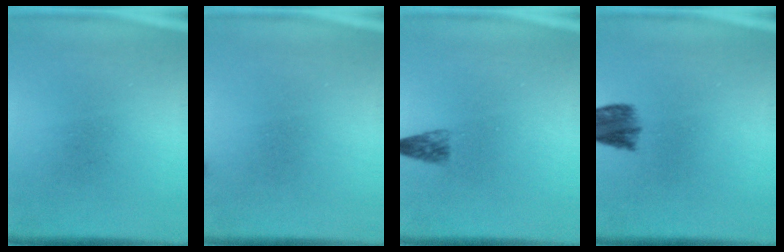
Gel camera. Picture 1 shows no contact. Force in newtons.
{"total": 0.5}
{"total": 2.0}
{"total": 5.2}